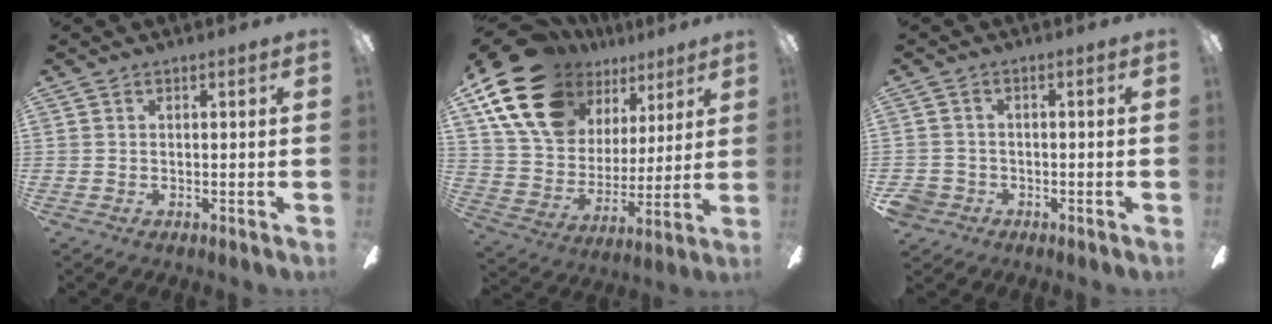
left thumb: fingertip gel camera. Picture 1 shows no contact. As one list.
[{"total": 21.6, "force": [13.0, 13.7, 10.4], "torque": [-0.205, -0.059, 0.249]}, {"total": 3.5, "force": [-2.0, 2.8, 0.6], "torque": [-0.024, 0.008, -0.040]}]